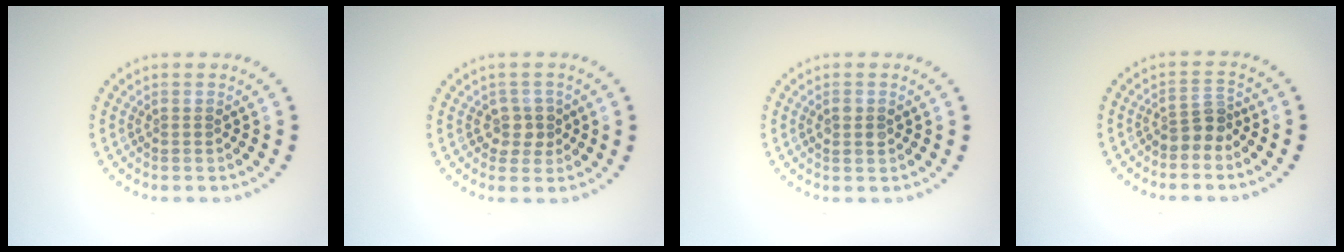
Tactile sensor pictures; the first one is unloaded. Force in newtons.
{"total": 2.0, "press": 1.7, "slide": 1.0}
{"total": 1.0, "press": 1.0, "slide": 0.1}
{"total": 2.2, "press": 1.7, "slide": 1.4}